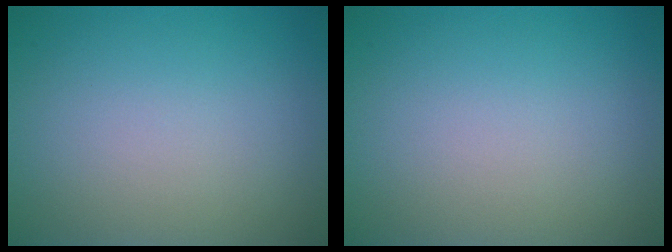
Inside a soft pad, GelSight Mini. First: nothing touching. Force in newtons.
{"total": 0.0}